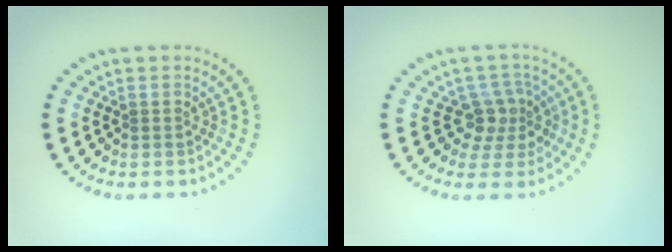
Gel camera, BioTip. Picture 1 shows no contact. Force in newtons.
{"total": 3.0, "press": 2.4, "slide": 1.9}